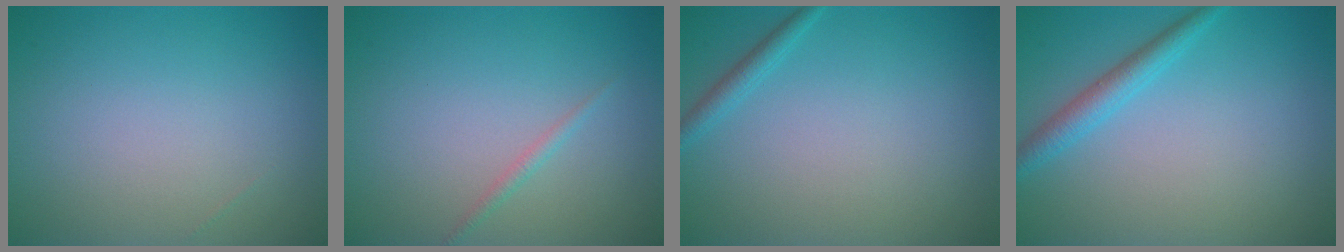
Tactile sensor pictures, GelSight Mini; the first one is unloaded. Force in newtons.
{"total": 0.8, "press": 0.8, "slide": 0.1}
{"total": 1.3, "press": 1.3, "slide": 0.1}
{"total": 2.2, "press": 2.2, "slide": 0.1}